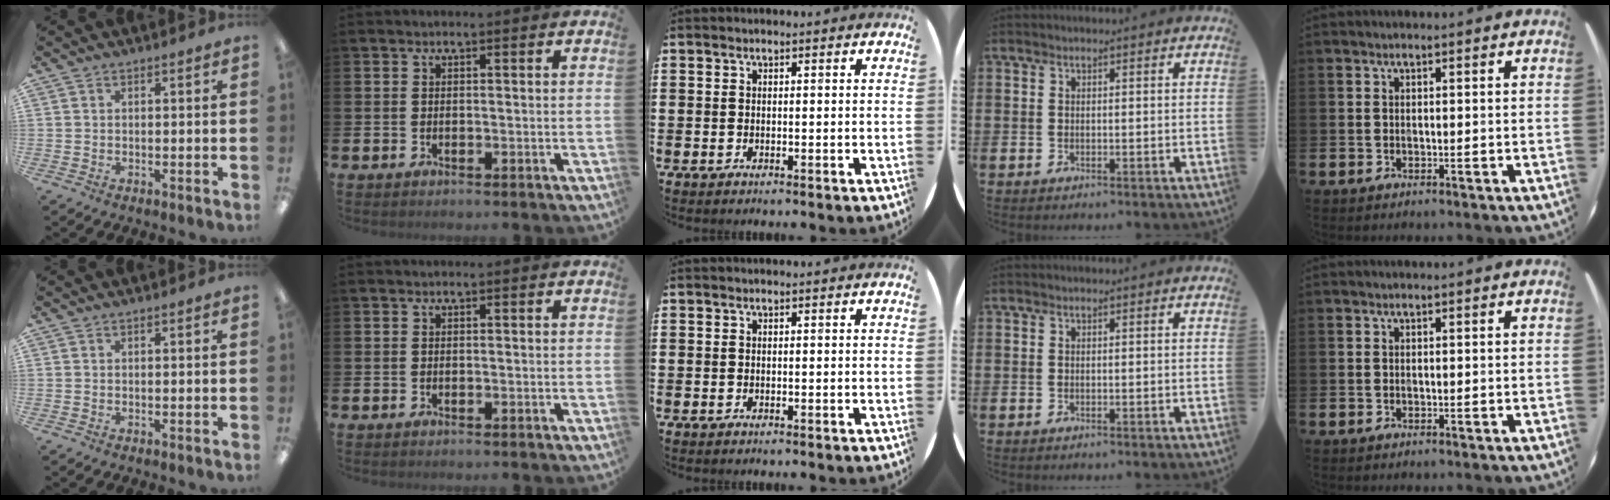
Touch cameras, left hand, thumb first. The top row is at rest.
{}